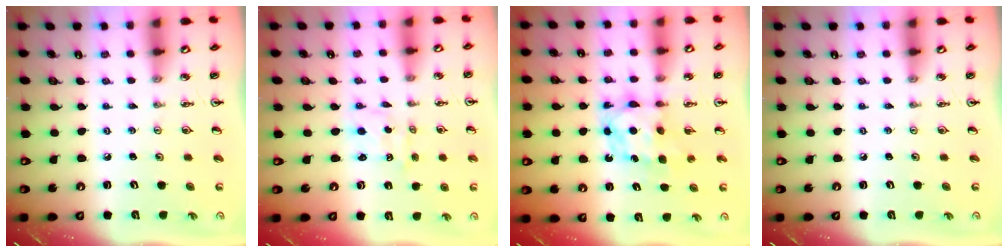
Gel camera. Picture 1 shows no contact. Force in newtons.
{"total": 0.0}
{"total": 6.5, "press": 6.5, "slide": 0.3}
{"total": 0.0}